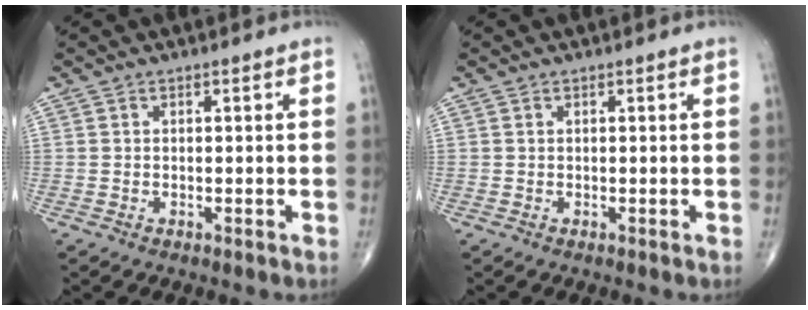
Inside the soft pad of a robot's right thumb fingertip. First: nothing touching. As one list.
[{"total": 0.0}]